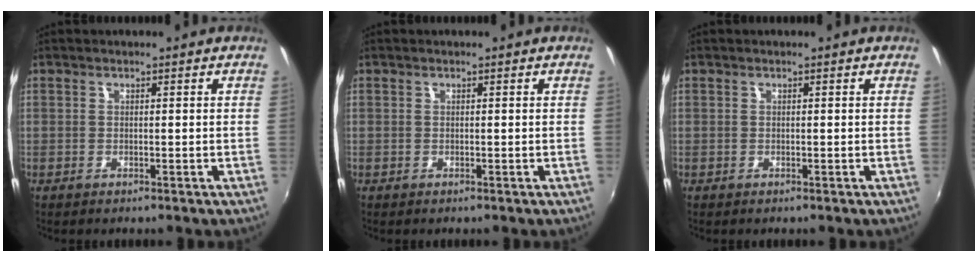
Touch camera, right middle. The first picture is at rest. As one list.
[{"total": 0.0}, {"total": 0.0}]